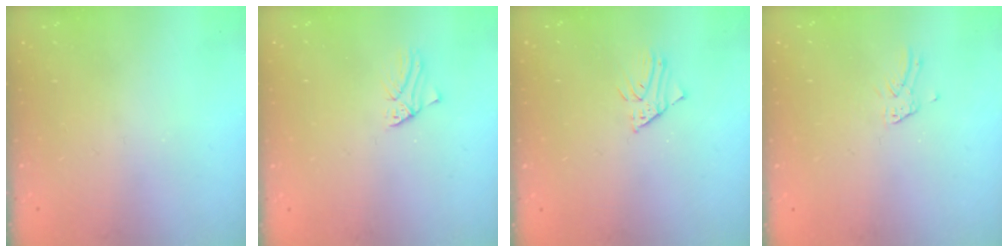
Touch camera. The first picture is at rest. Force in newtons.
{"total": 1.2, "press": 1.2, "slide": 0.2}
{"total": 1.9, "press": 1.9, "slide": 0.1}
{"total": 1.1, "press": 1.1, "slide": 0.1}